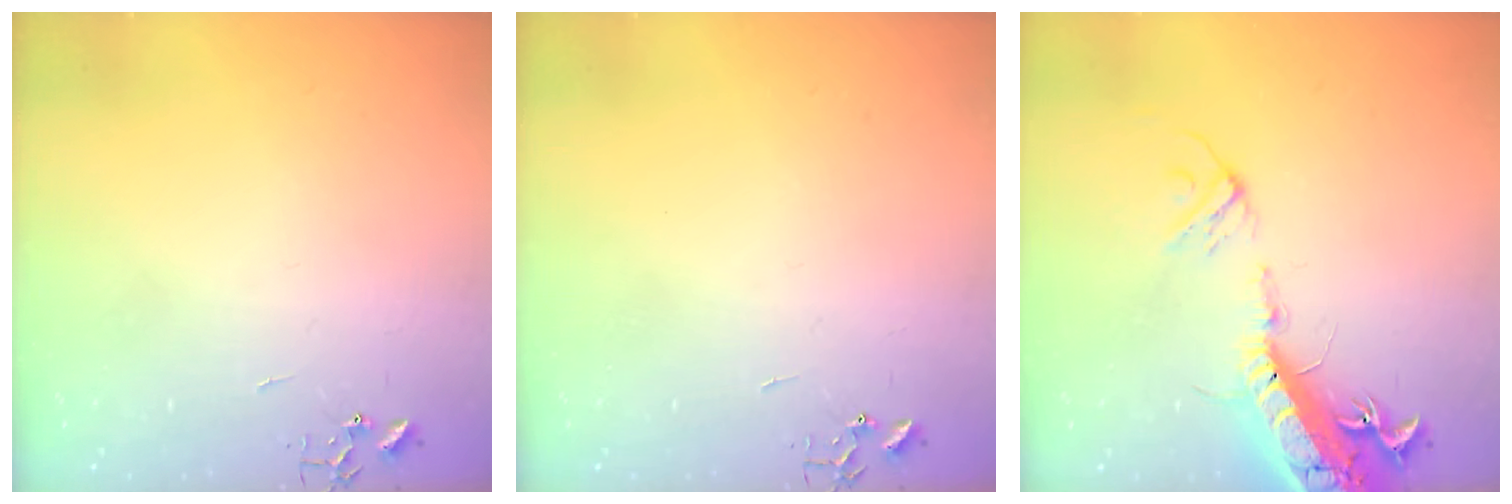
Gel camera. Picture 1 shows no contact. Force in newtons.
{"total": 0.0}
{"total": 20.7, "press": 20.1, "slide": 4.8}